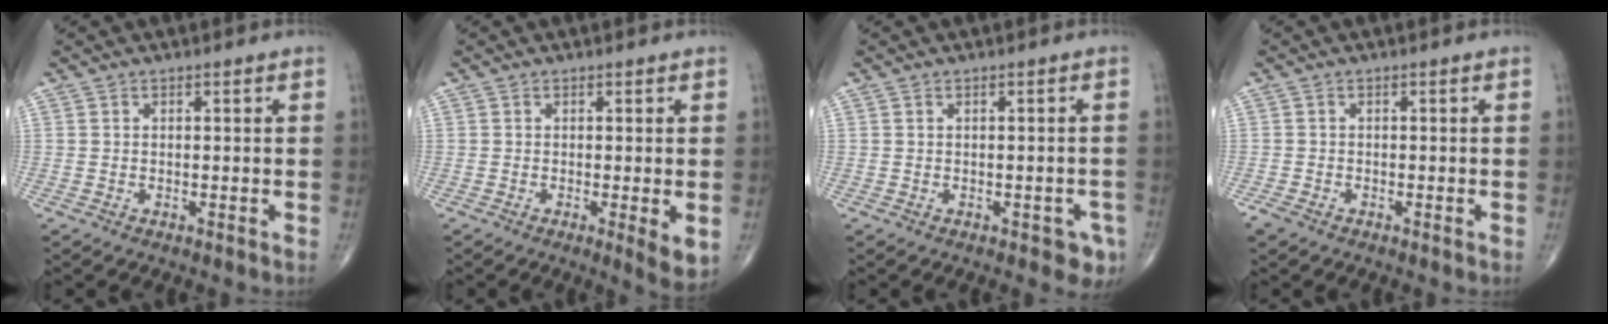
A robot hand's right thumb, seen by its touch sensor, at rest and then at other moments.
{"total": 4.2, "force": [-0.6, 0.9, 4.0], "torque": [-0.063, -0.016, -0.011]}
{"total": 3.5, "force": [-1.5, 1.8, 2.6], "torque": [-0.014, 0.003, -0.014]}
{"total": 1.9, "force": [-1.2, 0.9, 1.0], "torque": [-0.028, -0.003, -0.024]}